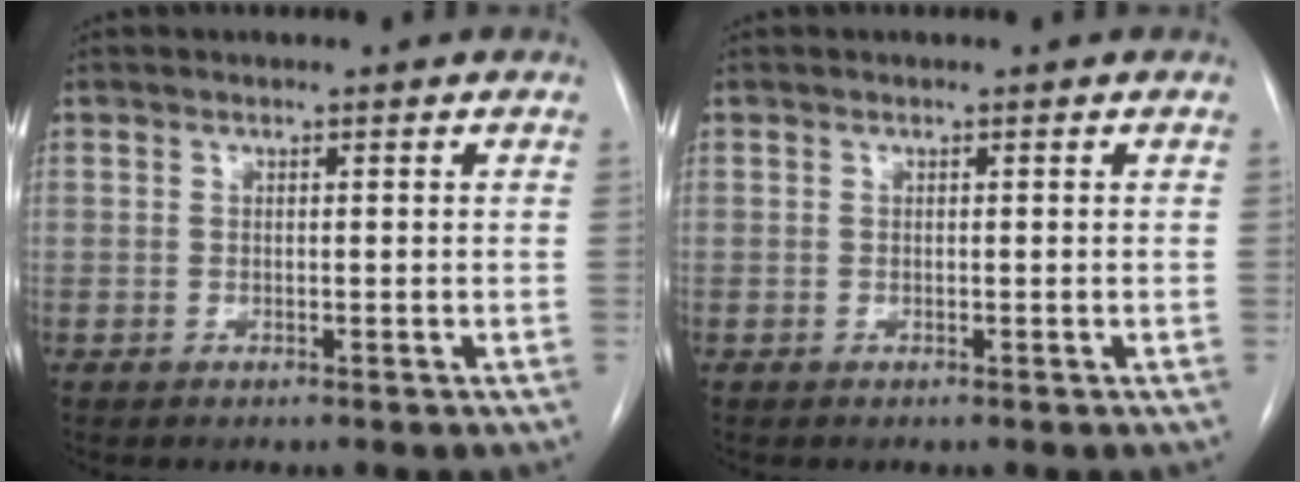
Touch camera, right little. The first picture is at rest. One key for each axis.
{"total": 0.0}